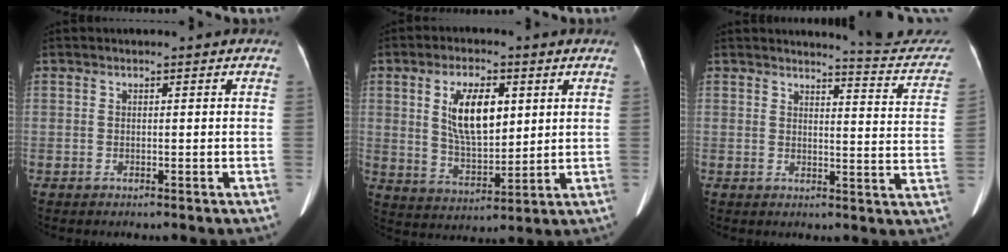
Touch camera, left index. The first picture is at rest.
{"total": 9.7, "force": [2.8, 4.2, 8.4], "torque": [-0.160, 0.003, 0.057]}
{"total": 10.9, "force": [10.8, 0.3, 0.8], "torque": [0.006, -0.073, 0.104]}